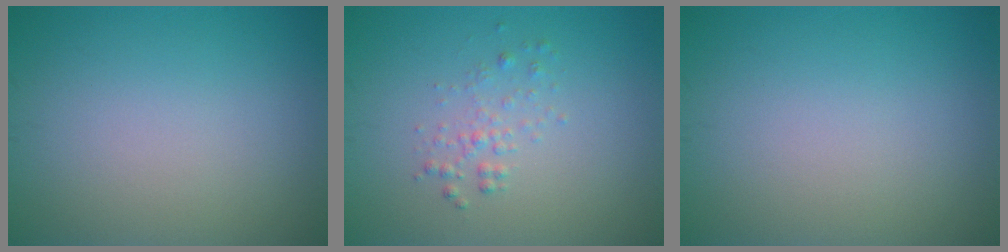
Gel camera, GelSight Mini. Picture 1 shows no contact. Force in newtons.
{"total": 1.3, "press": 1.3, "slide": 0.1}
{"total": 0.0}